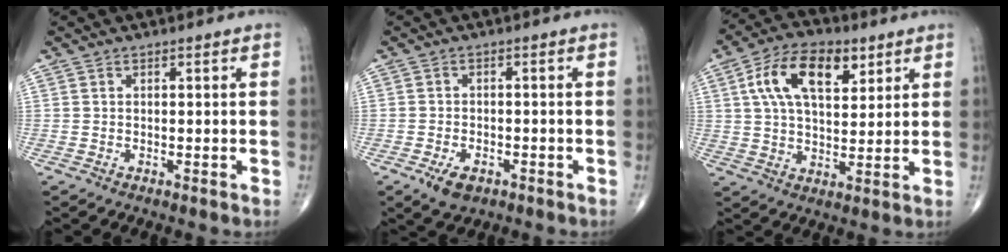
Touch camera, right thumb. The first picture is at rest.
{"total": 4.3, "force": [-2.2, 2.6, 2.6], "torque": [-0.041, 0.006, -0.032]}
{"total": 13.8, "force": [5.4, 7.2, 10.5], "torque": [-0.168, -0.002, 0.093]}